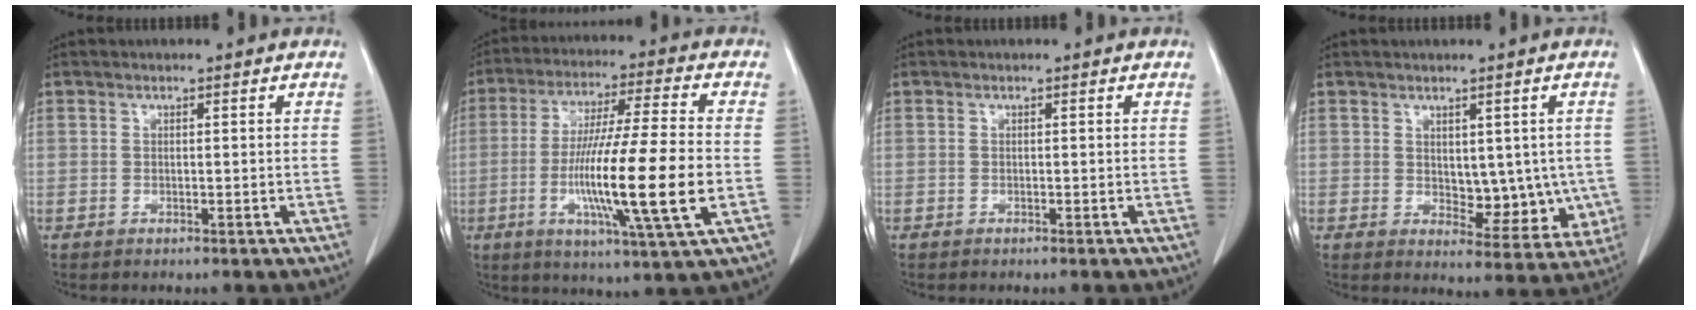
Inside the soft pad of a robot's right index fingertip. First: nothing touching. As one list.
[{"total": 17.3, "force": [-3.4, -0.2, 17.0], "torque": [-0.312, -0.019, -0.063]}, {"total": 0.0}, {"total": 7.7, "force": [0.2, 4.7, 6.1], "torque": [-0.055, -0.004, 0.018]}]